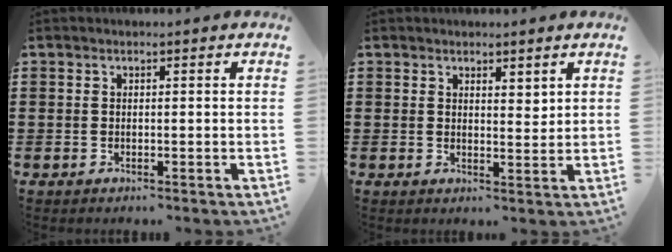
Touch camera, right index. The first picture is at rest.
{"total": 2.1, "force": [1.8, 0.9, 0.5], "torque": [-0.005, 0.003, 0.032]}